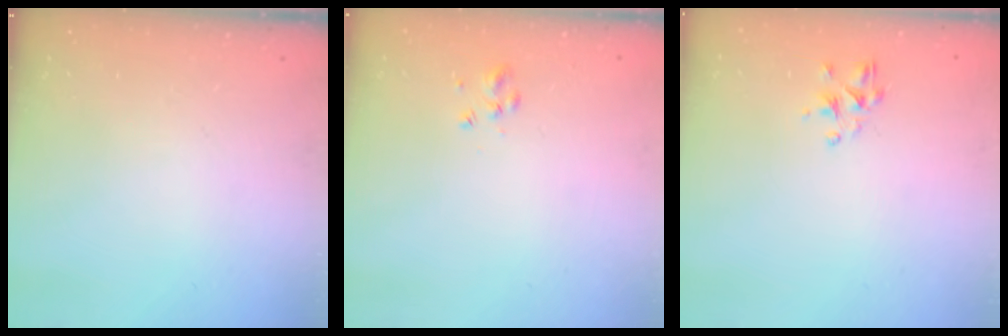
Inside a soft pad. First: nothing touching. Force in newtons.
{"total": 2.9, "press": 2.8, "slide": 1.0}
{"total": 2.8, "press": 2.7, "slide": 0.8}